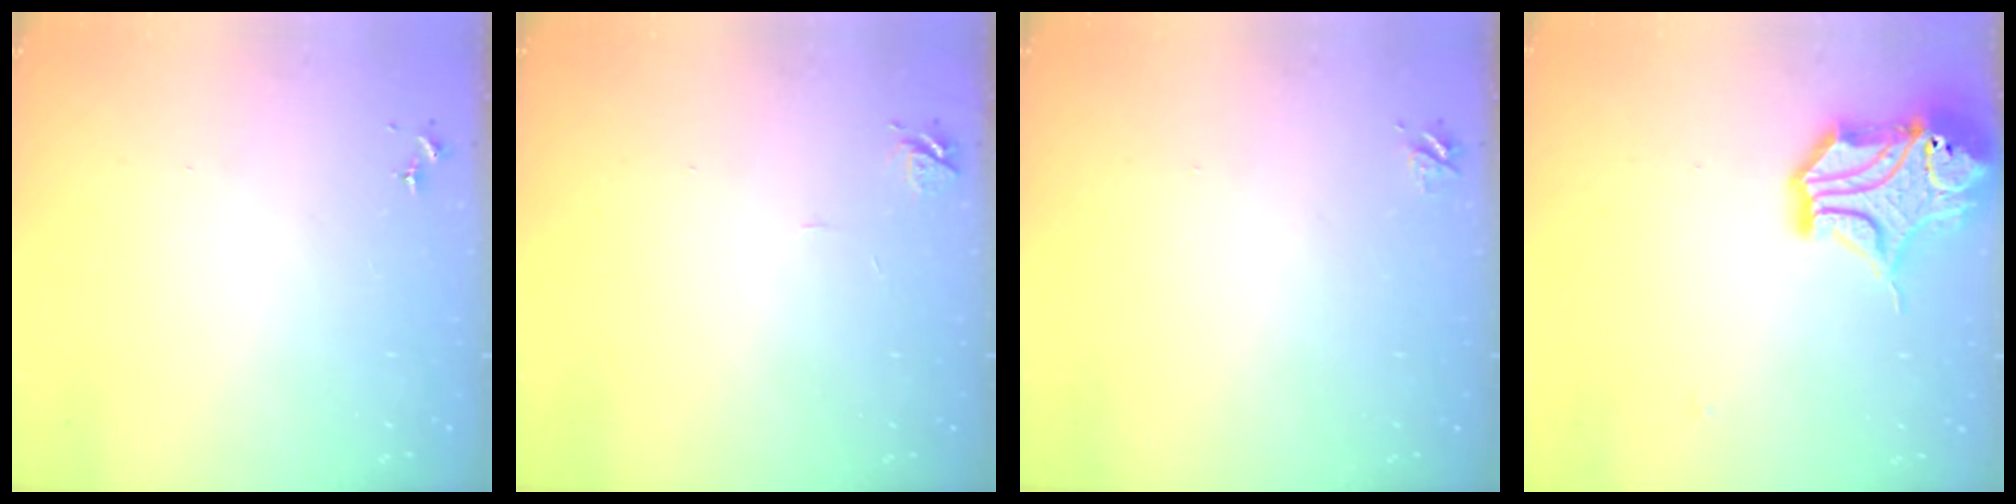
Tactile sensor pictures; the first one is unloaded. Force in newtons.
{"total": 5.8, "press": 5.8, "slide": 0.7}
{"total": 3.7, "press": 3.6, "slide": 0.5}
{"total": 16.6, "press": 16.5, "slide": 2.1}